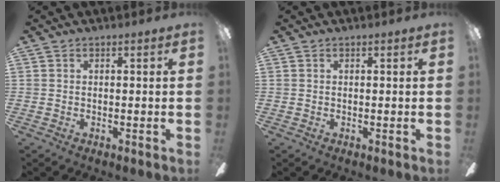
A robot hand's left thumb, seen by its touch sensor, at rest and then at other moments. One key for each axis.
{"total": 0.0}